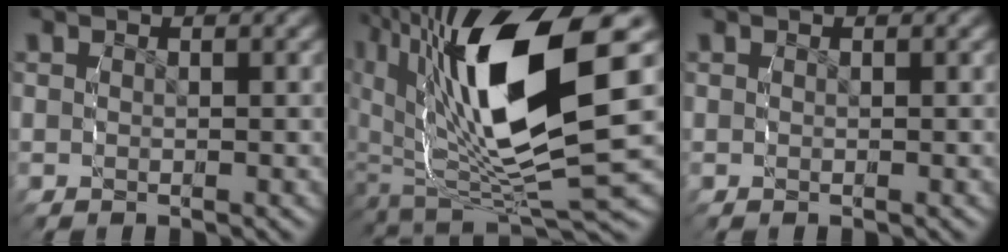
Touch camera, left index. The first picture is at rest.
{"total": 17.4, "force": [-0.1, 9.1, 14.8], "torque": [-0.284, -0.031, 0.012]}
{"total": 0.0}